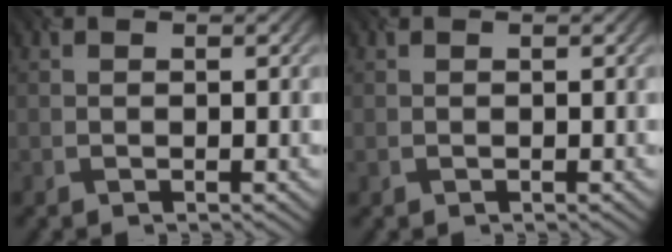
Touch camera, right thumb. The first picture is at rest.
{"total": 0.0}